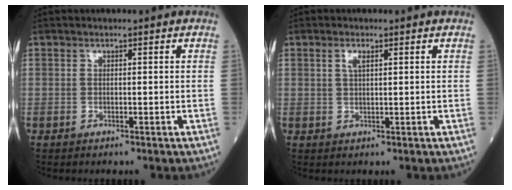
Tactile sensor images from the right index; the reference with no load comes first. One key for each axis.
{"total": 1.7, "fx": 0.8, "fy": 0.5, "fz": 1.4, "tx": -0.030, "ty": 0.002, "tz": 0.016}